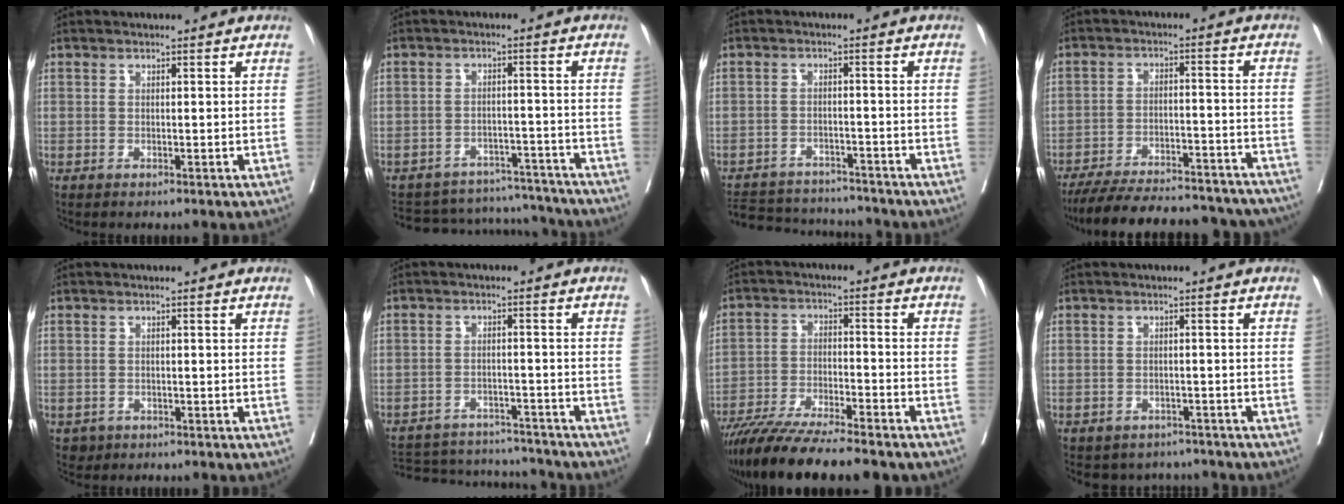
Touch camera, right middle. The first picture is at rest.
{"total": 13.0, "force": [-12.5, 3.5, 0.9], "torque": [-0.014, 0.027, -0.159]}
{"total": 12.1, "force": [-11.6, 2.5, 2.6], "torque": [-0.052, 0.008, -0.163]}
{"total": 25.6, "force": [-23.0, 5.4, 9.8], "torque": [-0.138, -0.015, -0.308]}
{"total": 1.3, "force": [-0.6, 1.1, 0.1], "torque": [-0.001, 0.003, -0.007]}
{"total": 14.7, "force": [-14.0, 3.3, 3.0], "torque": [-0.062, 0.009, -0.189]}
{"total": 15.4, "force": [-13.0, 1.3, 8.1], "torque": [-0.140, -0.031, -0.211]}
{"total": 5.1, "force": [-4.5, 2.3, -0.1], "torque": [0.014, 0.013, -0.054]}